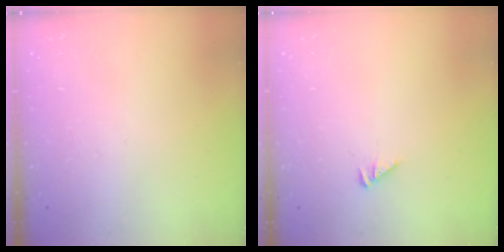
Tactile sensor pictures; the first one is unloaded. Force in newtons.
{"total": 2.5, "press": 2.5, "slide": 0.4}